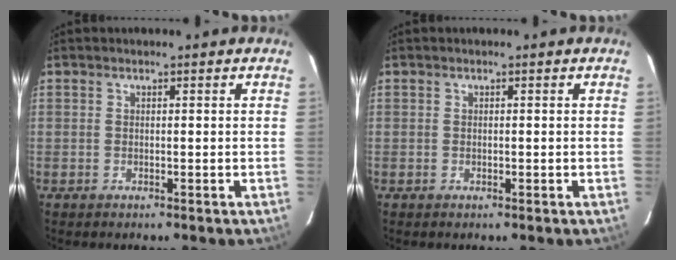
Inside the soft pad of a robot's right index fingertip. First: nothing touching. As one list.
[{"total": 0.0}]